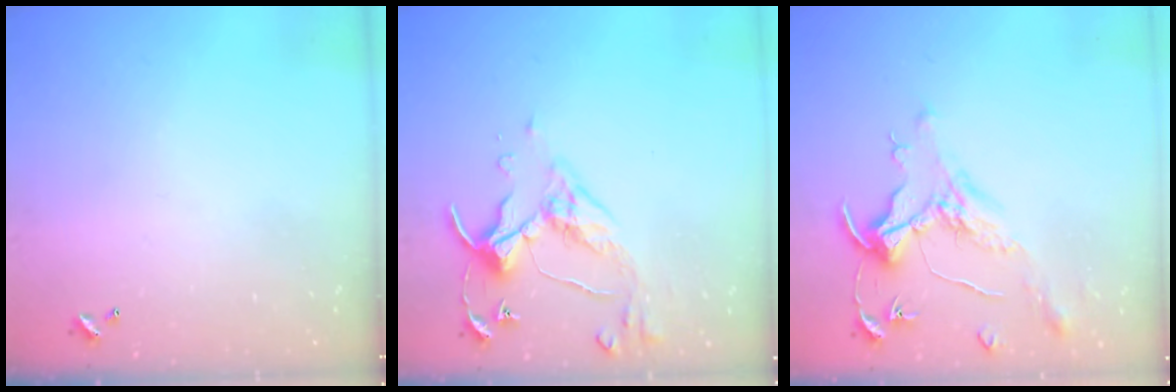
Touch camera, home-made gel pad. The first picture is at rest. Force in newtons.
{"total": 4.8, "press": 4.7, "slide": 1.0}
{"total": 1.6, "press": 1.4, "slide": 0.7}